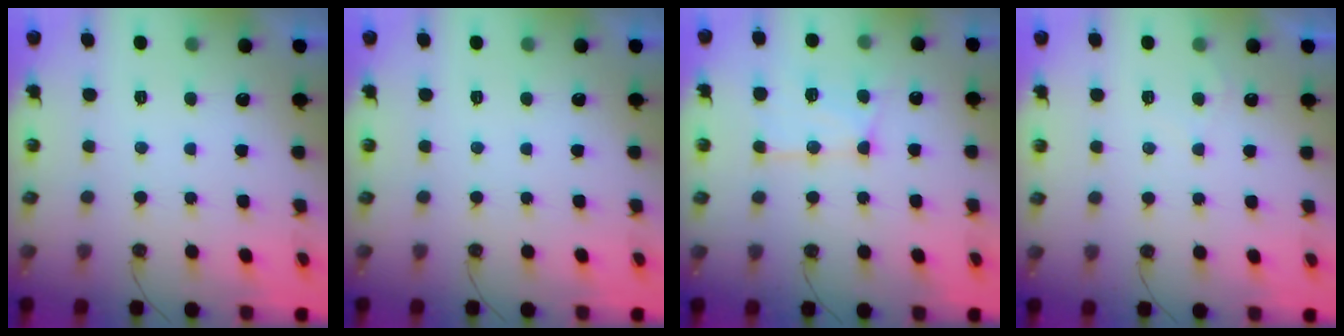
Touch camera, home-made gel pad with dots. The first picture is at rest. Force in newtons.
{"total": 0.0}
{"total": 13.5, "press": 13.5, "slide": 1.3}
{"total": 3.6, "press": 3.6, "slide": 0.5}